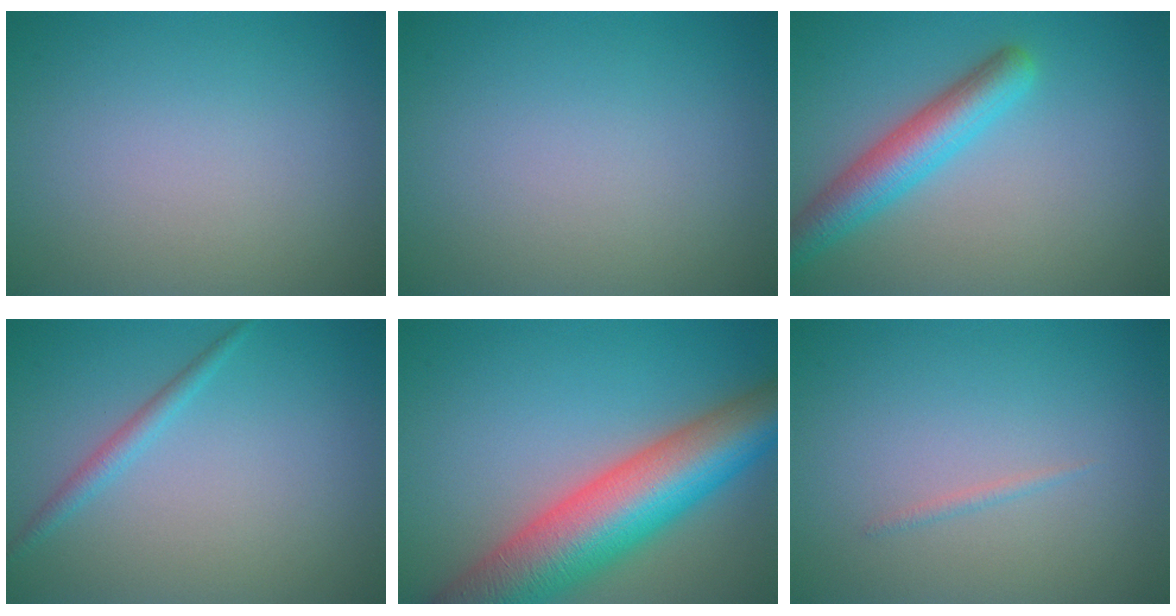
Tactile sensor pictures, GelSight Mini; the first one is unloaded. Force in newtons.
{"total": 0.0}
{"total": 4.6, "press": 4.6, "slide": 0.2}
{"total": 1.4, "press": 1.4, "slide": 0.0}
{"total": 12.1, "press": 12.1, "slide": 0.5}
{"total": 0.5, "press": 0.5, "slide": 0.0}